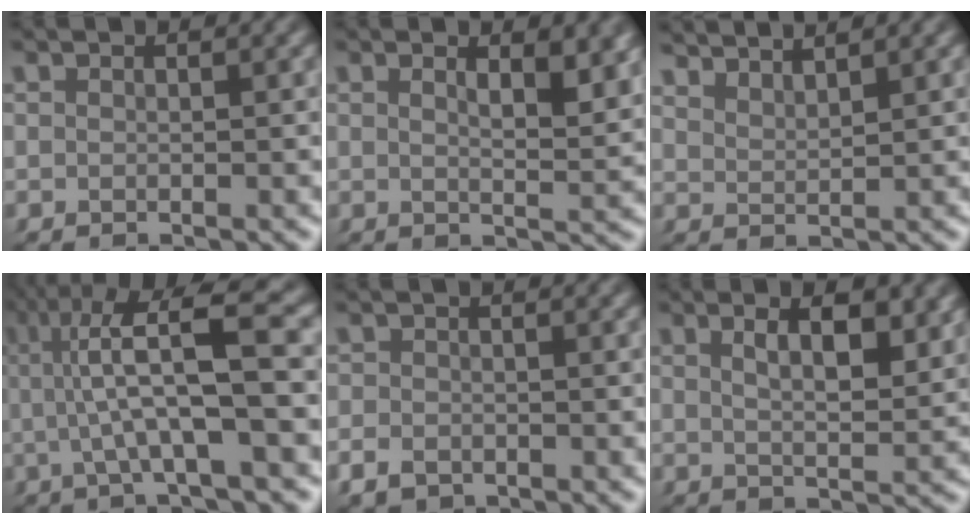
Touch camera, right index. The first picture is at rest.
{"total": 2.4, "force": [1.6, -0.2, 1.8], "torque": [-0.022, -0.006, 0.026]}
{"total": 3.6, "force": [3.6, 0.1, 0.4], "torque": [-0.015, 0.005, 0.064]}
{"total": 9.0, "force": [2.0, 2.5, 8.4], "torque": [-0.125, 0.025, 0.021]}
{"total": 2.3, "force": [-1.4, 1.7, 0.4], "torque": [-0.013, -0.006, -0.026]}
{"total": 3.5, "force": [1.8, 0.9, 2.8], "torque": [-0.041, 0.002, 0.028]}